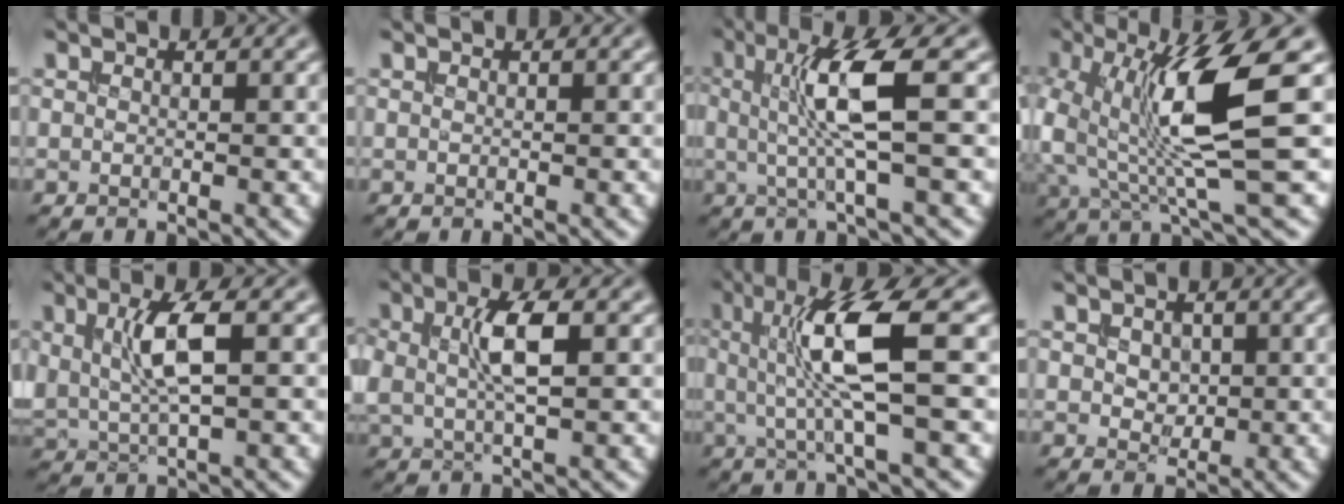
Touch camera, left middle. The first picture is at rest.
{"total": 0.0}
{"total": 5.8, "force": [0.7, 0.8, 5.7], "torque": [-0.114, 0.001, 0.014]}
{"total": 9.6, "force": [1.1, 1.9, 9.3], "torque": [-0.174, -0.004, 0.023]}
{"total": 4.8, "force": [1.1, 1.8, 4.3], "torque": [-0.095, 0.003, 0.023]}
{"total": 4.0, "force": [0.9, 1.4, 3.7], "torque": [-0.080, 0.007, 0.016]}
{"total": 7.4, "force": [0.9, 1.3, 7.2], "torque": [-0.135, -0.003, 0.016]}
{"total": 1.8, "force": [0.4, 1.4, 1.1], "torque": [-0.022, -0.001, 0.008]}